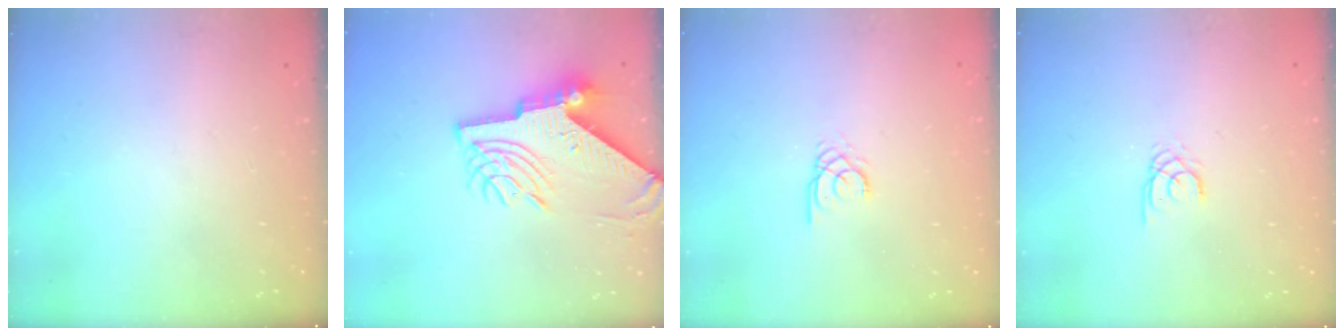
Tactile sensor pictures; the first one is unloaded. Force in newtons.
{"total": 11.5, "press": 11.4, "slide": 1.3}
{"total": 2.1, "press": 2.1, "slide": 0.2}
{"total": 1.9, "press": 1.9, "slide": 0.3}